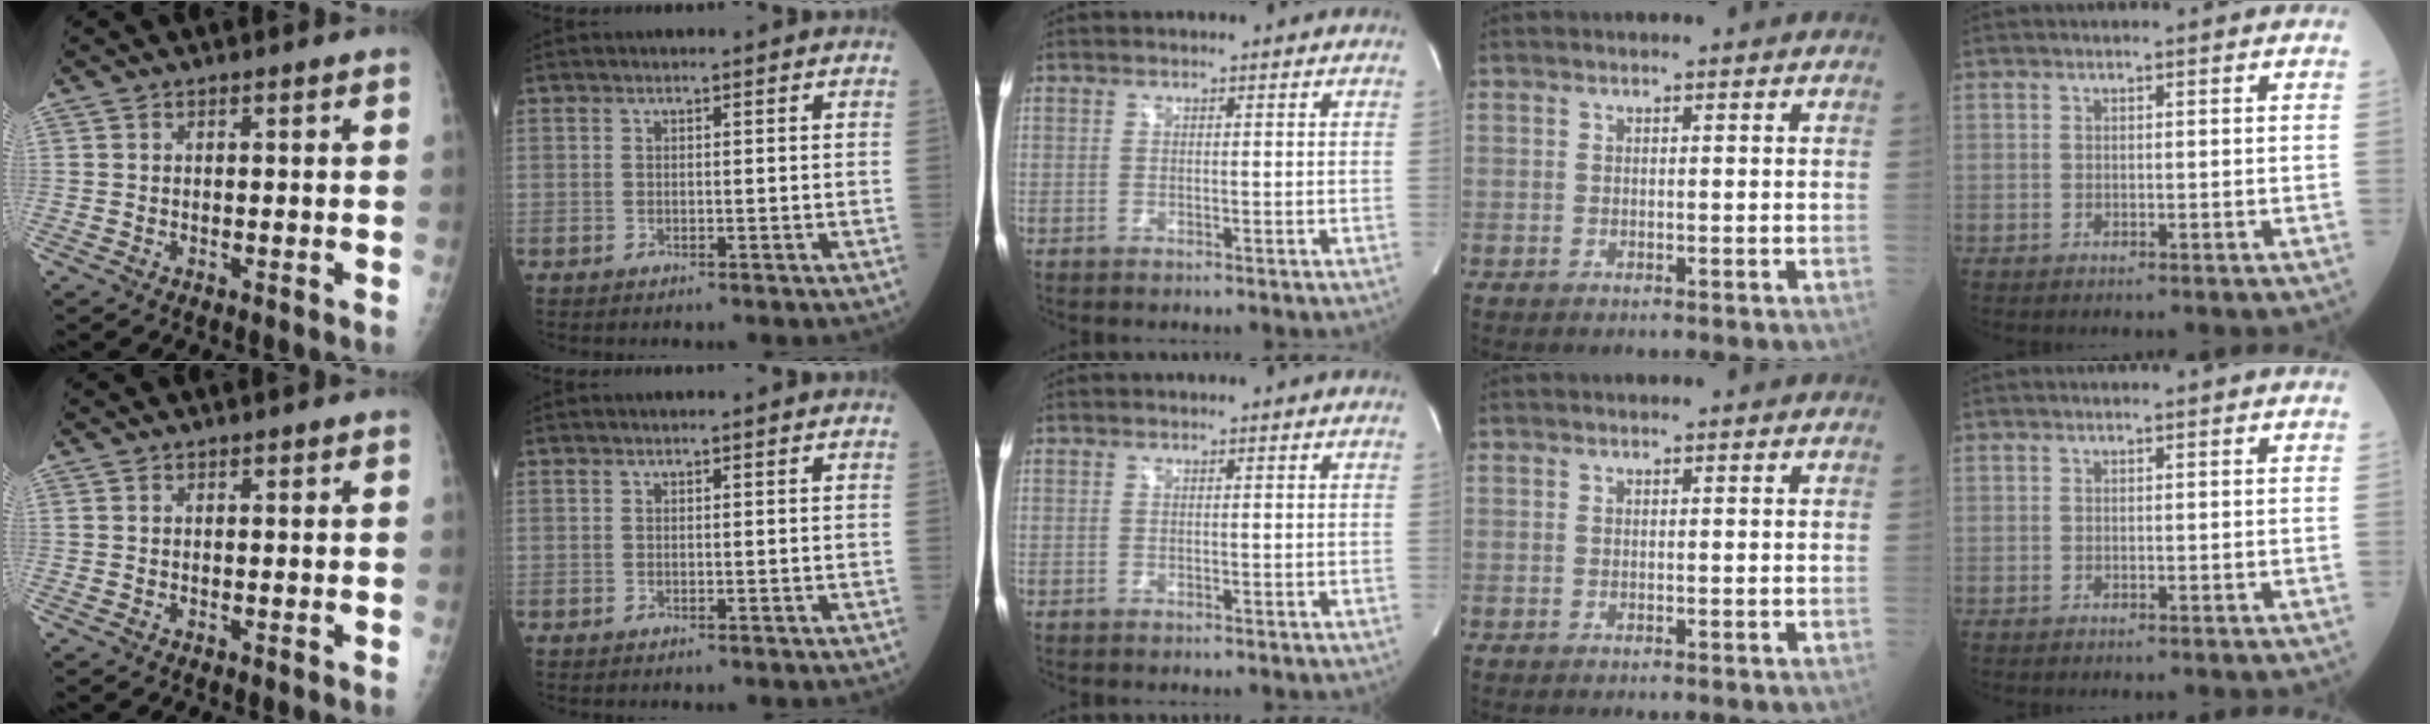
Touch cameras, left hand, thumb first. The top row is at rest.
{}